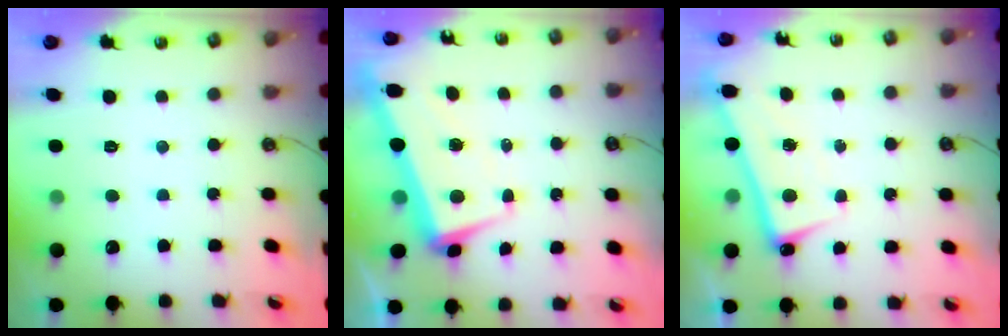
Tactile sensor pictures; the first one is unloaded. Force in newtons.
{"total": 2.2, "press": 0.3, "slide": 2.1}
{"total": 2.1, "press": 2.1, "slide": 0.5}